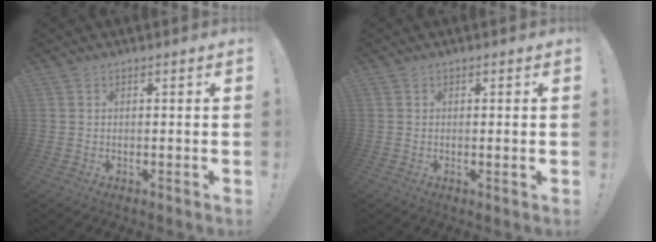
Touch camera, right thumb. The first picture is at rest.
{"total": 0.9, "force": [0.2, -0.3, 0.8], "torque": [-0.009, -0.004, 0.000]}